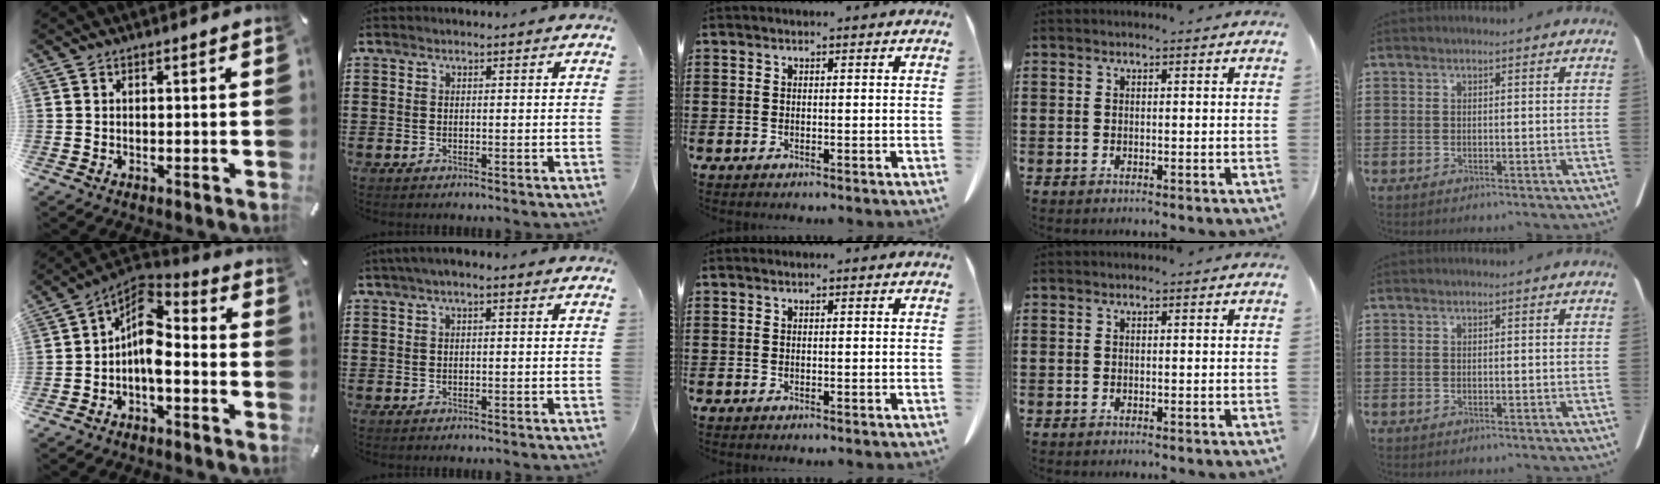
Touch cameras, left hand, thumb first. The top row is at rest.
{"thumb": {"total": 9.4, "force": [-2.0, 5.6, 7.3], "torque": [-0.133, -0.009, -0.042]}, "index": {"total": 1.4, "force": [0.2, 0.2, 1.4], "torque": [-0.024, -0.001, 0.004]}}